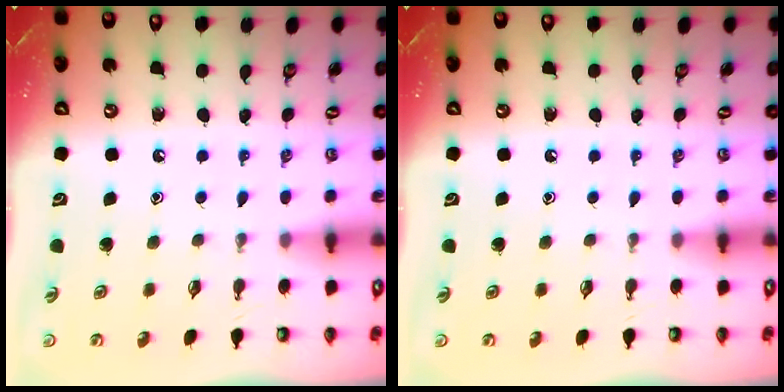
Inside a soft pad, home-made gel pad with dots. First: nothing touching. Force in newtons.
{"total": 0.0}